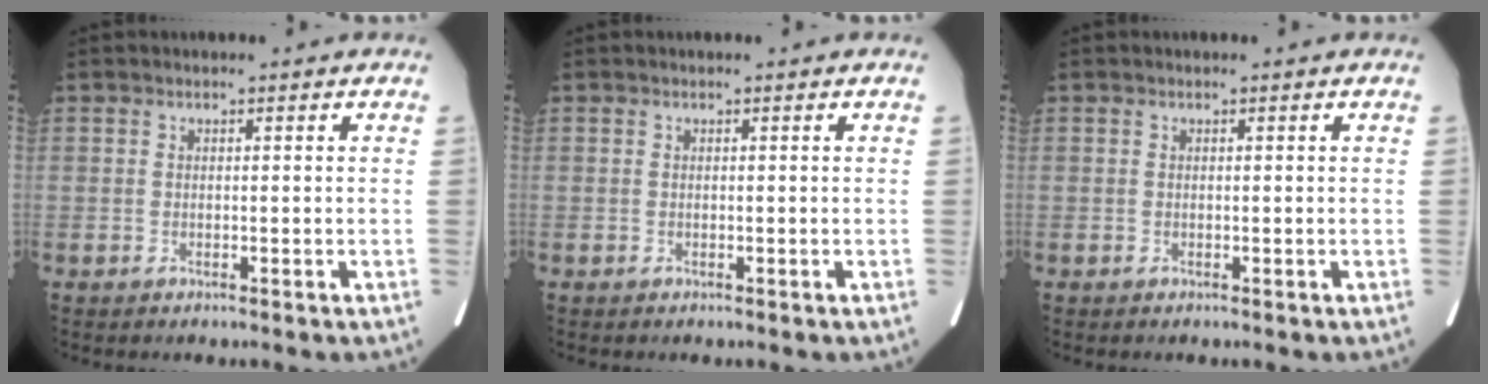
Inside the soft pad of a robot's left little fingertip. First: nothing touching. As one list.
[{"total": 0.0}, {"total": 0.0}]